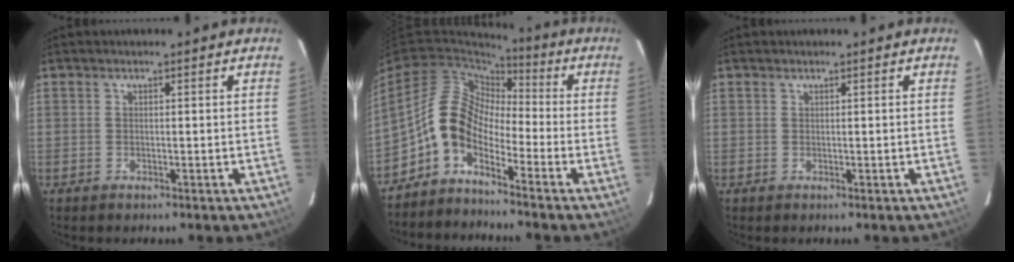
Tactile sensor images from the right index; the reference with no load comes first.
{"total": 8.5, "force": [-4.2, 4.9, 5.4], "torque": [-0.103, 0.017, -0.101]}
{"total": 0.0}